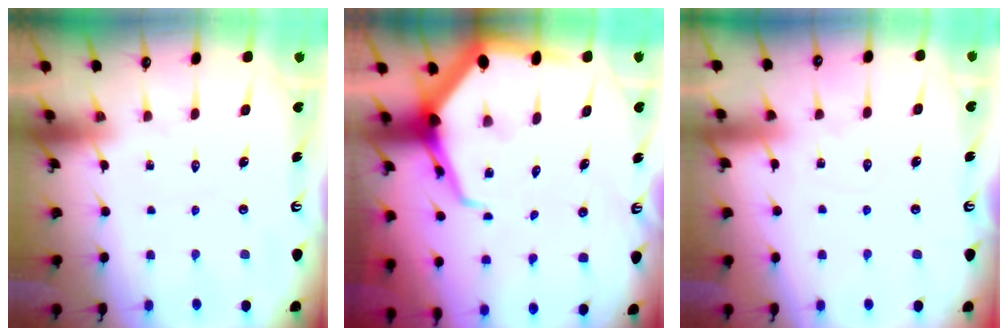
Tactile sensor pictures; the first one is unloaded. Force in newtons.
{"total": 9.7, "press": 9.6, "slide": 1.2}
{"total": 4.3, "press": 4.3, "slide": 0.5}